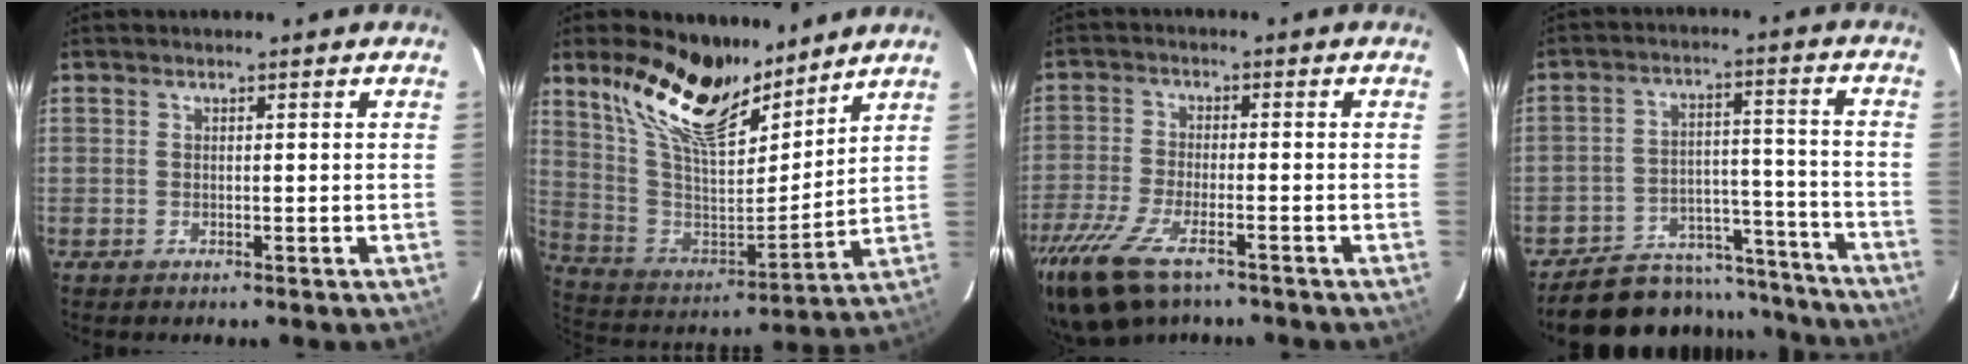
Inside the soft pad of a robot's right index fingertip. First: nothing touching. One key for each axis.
{"total": 18.8, "fx": 13.8, "fy": 6.9, "fz": 10.7, "tx": -0.215, "ty": -0.004, "tz": 0.263}
{"total": 13.0, "fx": -9.5, "fy": 4.2, "fz": 7.8, "tx": -0.189, "ty": -0.045, "tz": -0.180}
{"total": 18.4, "fx": -16.2, "fy": 7.8, "fz": 3.6, "tx": -0.081, "ty": 0.060, "tz": -0.208}